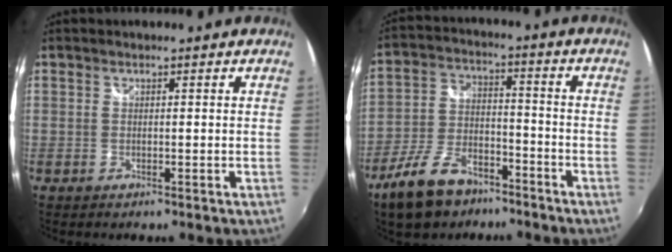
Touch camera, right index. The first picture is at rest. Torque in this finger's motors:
{"motor_torque": [1.21, -0.89, 0.43, 0.07]}